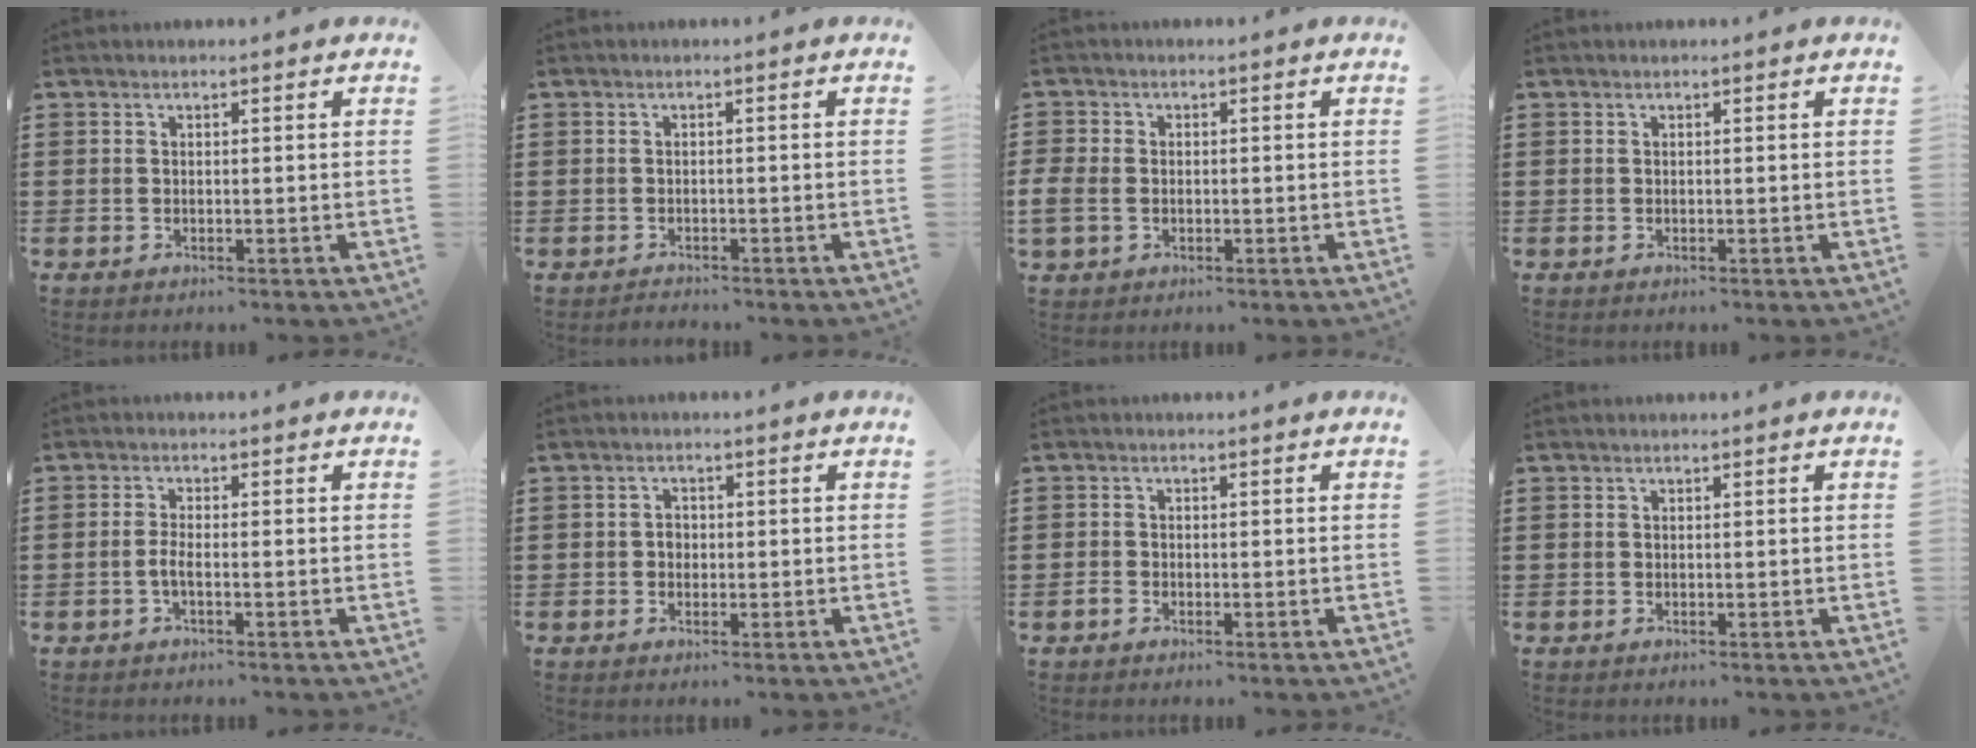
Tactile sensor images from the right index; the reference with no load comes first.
{"total": 1.0, "force": [-0.9, 0.1, -0.2], "torque": [0.001, 0.002, -0.021]}
{"total": 2.3, "force": [-0.7, 1.9, 1.2], "torque": [-0.040, -0.002, -0.018]}
{"total": 0.0}
{"total": 2.2, "force": [-0.9, 0.4, 2.0], "torque": [-0.050, -0.003, -0.021]}
{"total": 1.4, "force": [-0.3, 1.2, 0.8], "torque": [-0.017, 0.004, -0.006]}
{"total": 1.1, "force": [-0.9, 0.6, 0.3], "torque": [-0.009, -0.003, -0.017]}
{"total": 0.0}